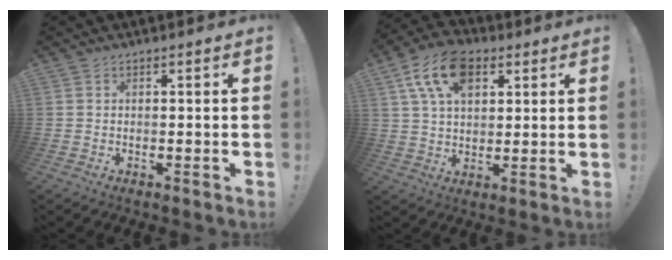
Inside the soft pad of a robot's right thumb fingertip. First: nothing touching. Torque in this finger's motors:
{"motor_torque": [0.44, 1.05, 0.38, -0.15, 0.09]}